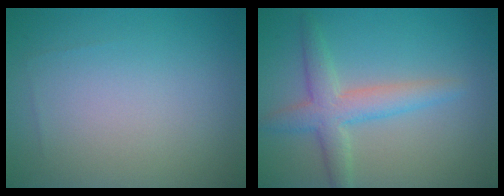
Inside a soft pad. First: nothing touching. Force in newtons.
{"total": 3.9, "press": 3.9, "slide": 0.2}